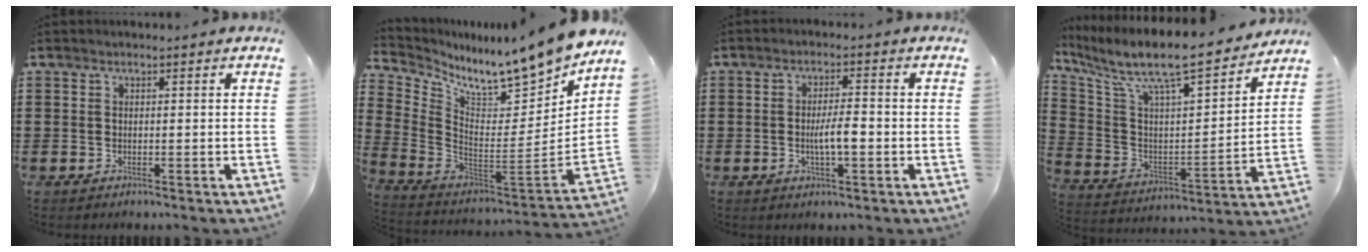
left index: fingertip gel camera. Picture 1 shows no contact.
{"total": 9.4, "force": [8.7, 0.1, 3.4], "torque": [-0.081, -0.090, 0.139]}
{"total": 4.2, "force": [-0.9, 1.0, 3.9], "torque": [-0.076, 0.003, -0.019]}
{"total": 9.4, "force": [7.9, 1.2, 4.8], "torque": [-0.122, -0.068, 0.127]}